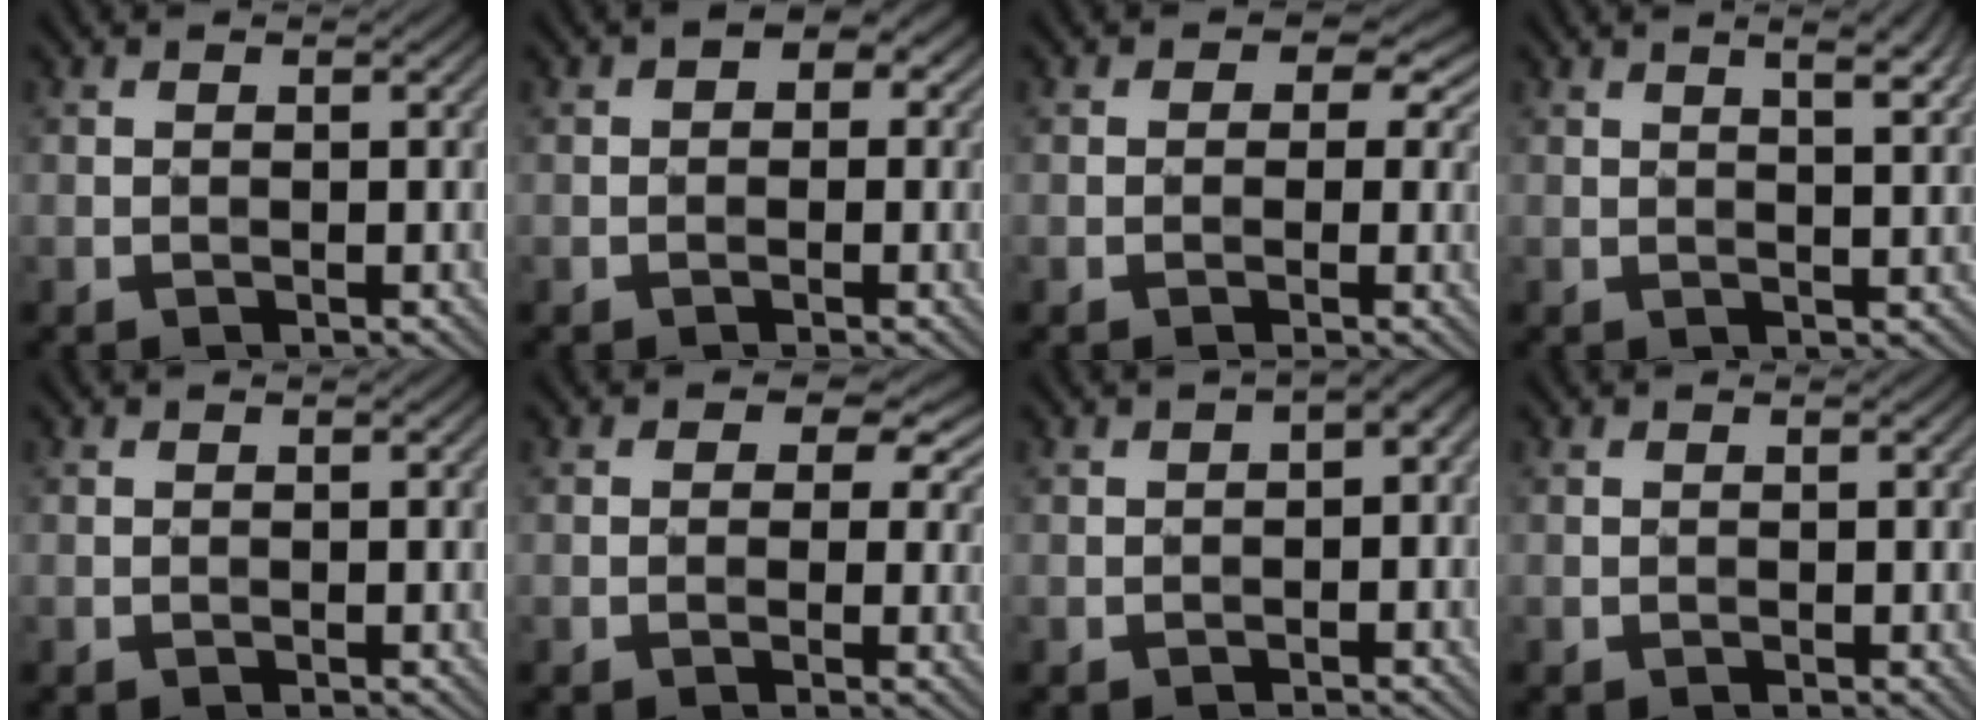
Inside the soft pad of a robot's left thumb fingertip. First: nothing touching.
{"total": 3.1, "force": [0.6, 2.2, 2.1], "torque": [-0.021, 0.004, 0.002]}
{"total": 4.7, "force": [1.4, 3.4, 2.8], "torque": [-0.030, -0.003, 0.009]}
{"total": 5.7, "force": [2.8, 1.4, 4.8], "torque": [-0.066, 0.015, 0.038]}
{"total": 0.0}
{"total": 5.1, "force": [1.8, 3.5, 3.2], "torque": [-0.034, -0.002, 0.015]}
{"total": 3.3, "force": [-0.3, 1.6, 2.9], "torque": [-0.040, 0.006, -0.005]}
{"total": 0.0}